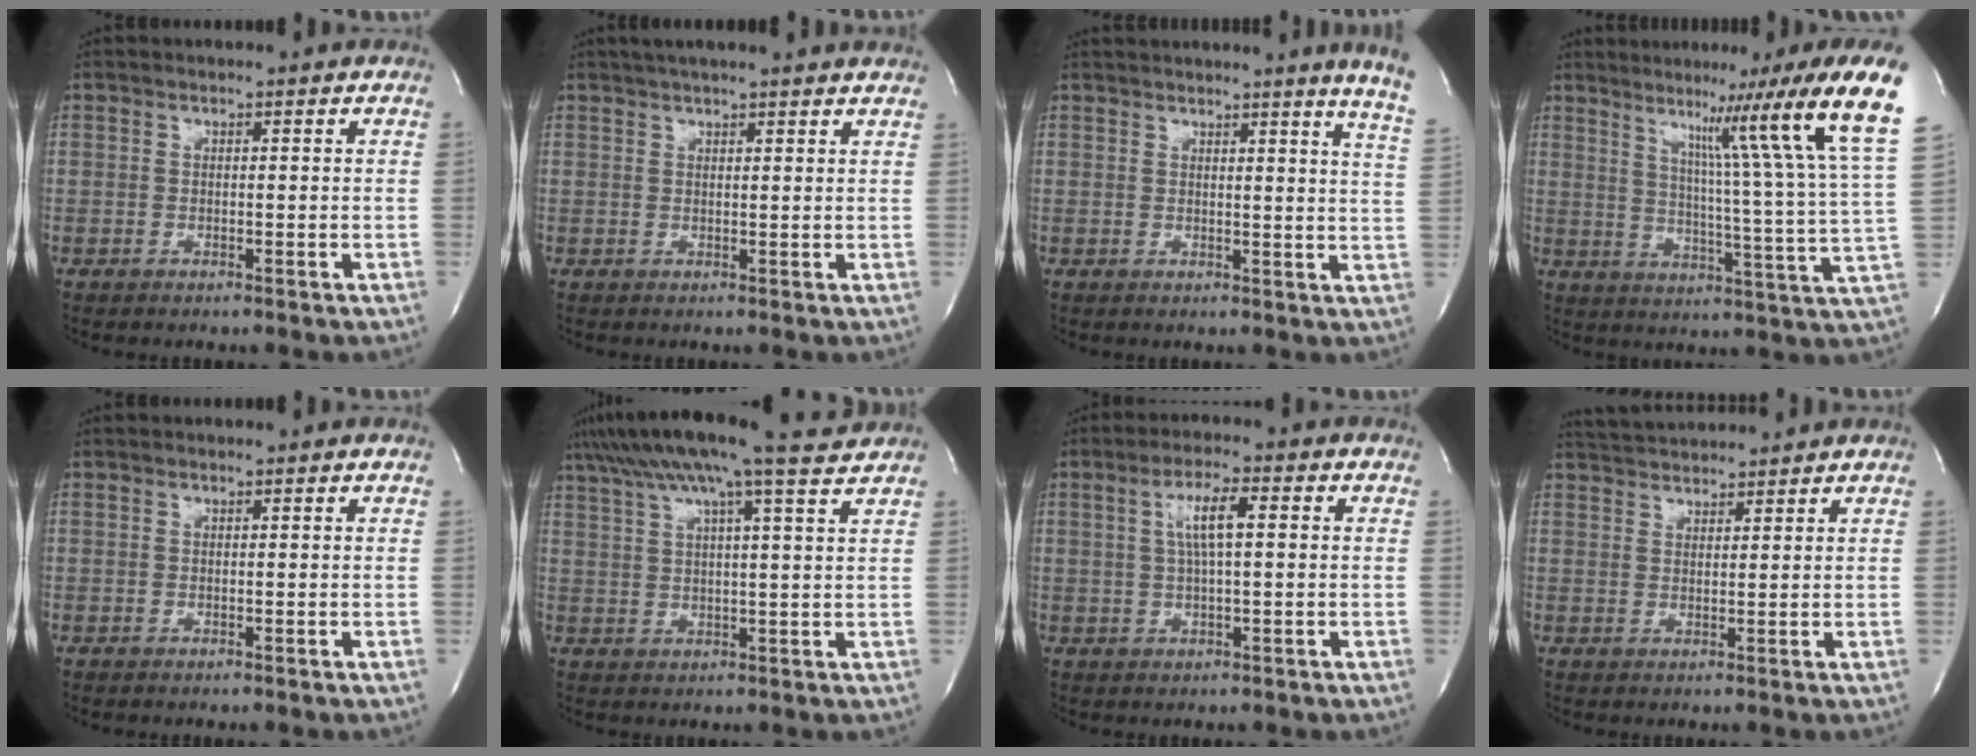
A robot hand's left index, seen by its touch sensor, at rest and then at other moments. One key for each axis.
{"total": 12.2, "fx": 10.7, "fy": 1.0, "fz": 5.7, "tx": -0.087, "ty": 0.029, "tz": 0.130}
{"total": 10.2, "fx": 8.8, "fy": -1.7, "fz": 5.0, "tx": -0.062, "ty": -0.059, "tz": 0.078}
{"total": 19.5, "fx": 12.4, "fy": -3.0, "fz": 14.8, "tx": -0.205, "ty": -0.033, "tz": 0.141}
{"total": 0.0}
{"total": 14.8, "fx": 12.2, "fy": -0.9, "fz": 8.3, "tx": -0.150, "ty": 0.016, "tz": 0.171}
{"total": 5.4, "fx": 1.0, "fy": 0.8, "fz": 5.3, "tx": -0.100, "ty": 0.006, "tz": 0.017}
{"total": 6.5, "fx": 6.4, "fy": 0.3, "fz": 1.3, "tx": -0.034, "ty": 0.030, "tz": 0.103}